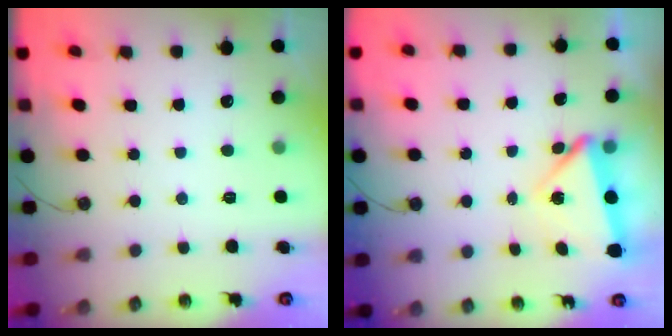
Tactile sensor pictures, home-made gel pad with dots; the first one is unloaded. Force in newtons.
{"total": 5.3, "press": 5.2, "slide": 0.8}